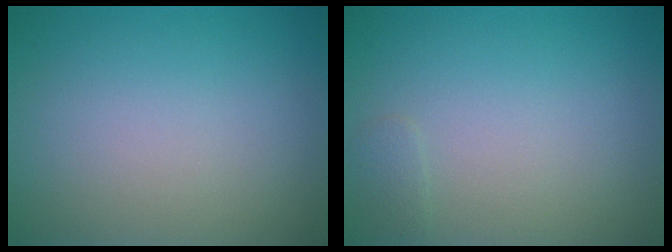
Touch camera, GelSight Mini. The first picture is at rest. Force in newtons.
{"total": 0.7, "press": 0.7, "slide": 0.0}